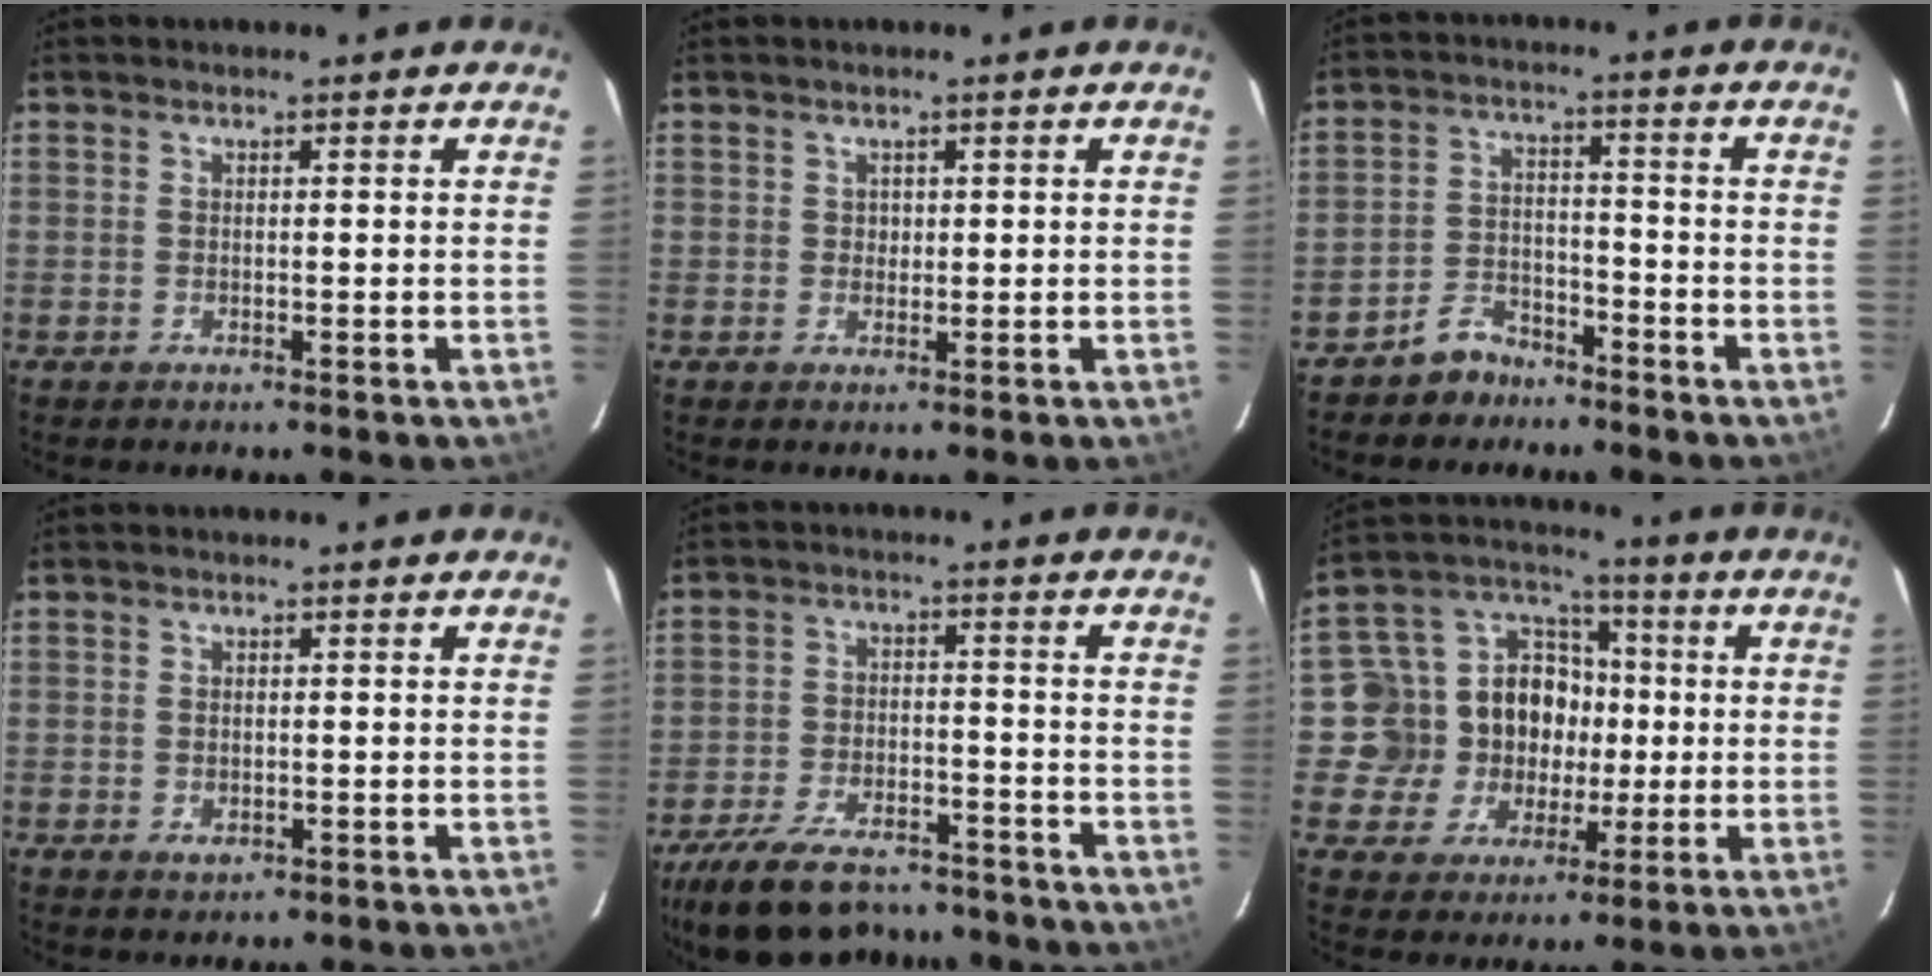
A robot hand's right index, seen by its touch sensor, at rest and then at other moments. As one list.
[{"total": 1.1, "force": [0.3, 1.1, 0.1], "torque": [0.004, 0.004, 0.004]}, {"total": 6.0, "force": [-4.9, 3.3, 1.1], "torque": [-0.034, 0.020, -0.083]}, {"total": 1.7, "force": [-0.2, 1.3, 1.1], "torque": [-0.018, -0.001, -0.002]}, {"total": 18.7, "force": [-15.0, 7.6, 8.2], "torque": [-0.187, -0.003, -0.230]}, {"total": 15.2, "force": [-0.8, 13.9, 6.2], "torque": [-0.147, 0.046, -0.009]}]